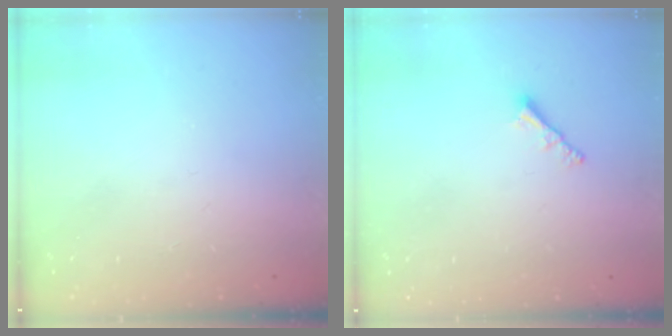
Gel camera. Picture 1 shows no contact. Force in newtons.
{"total": 2.1, "press": 2.0, "slide": 0.5}